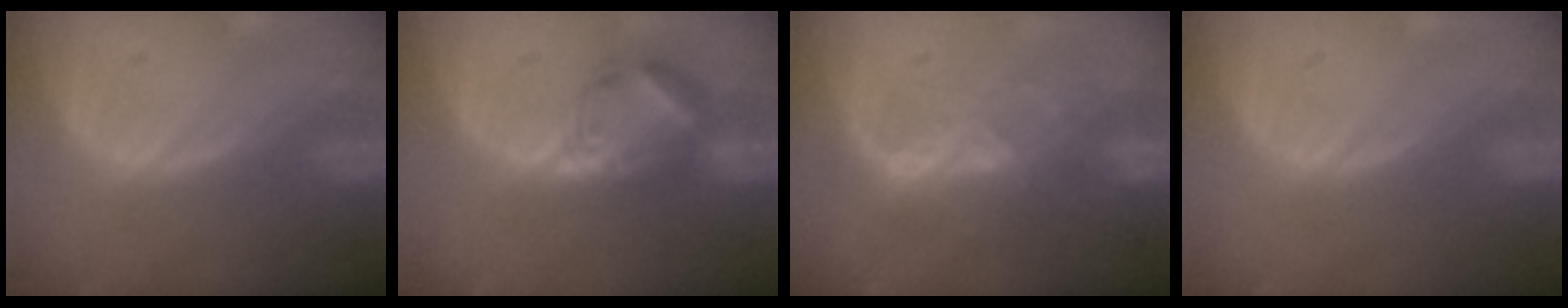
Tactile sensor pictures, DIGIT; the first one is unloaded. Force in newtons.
{"total": 6.0, "press": 5.9, "slide": 0.7}
{"total": 6.8, "press": 6.2, "slide": 2.8}
{"total": 0.0}